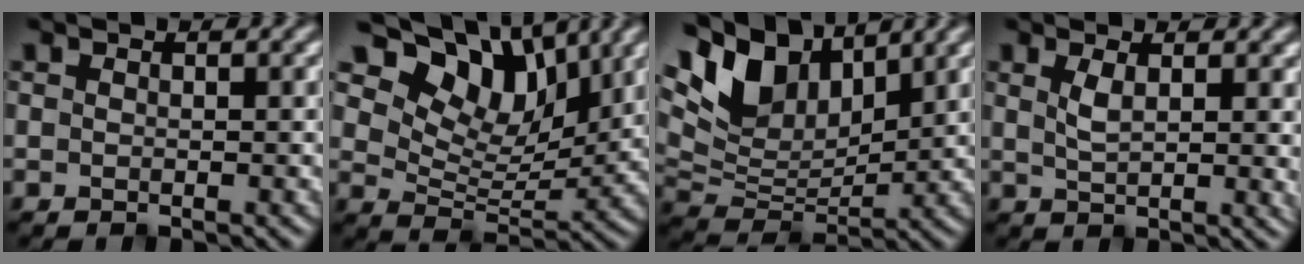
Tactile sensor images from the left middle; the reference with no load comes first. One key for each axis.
{"total": 10.3, "fx": 6.2, "fy": 5.8, "fz": 5.8, "tx": -0.102, "ty": 0.004, "tz": 0.103}
{"total": 9.5, "fx": 5.0, "fy": 5.4, "fz": 6.0, "tx": -0.126, "ty": 0.013, "tz": 0.086}
{"total": 3.6, "fx": 1.5, "fy": 1.4, "fz": 3.0, "tx": -0.046, "ty": 0.001, "tz": 0.028}